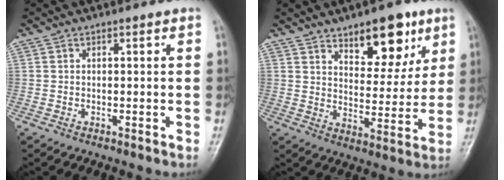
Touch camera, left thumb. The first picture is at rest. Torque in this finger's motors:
{"motor_torque": [0.46, 0.41, 0.04, -0.20, 0.08]}